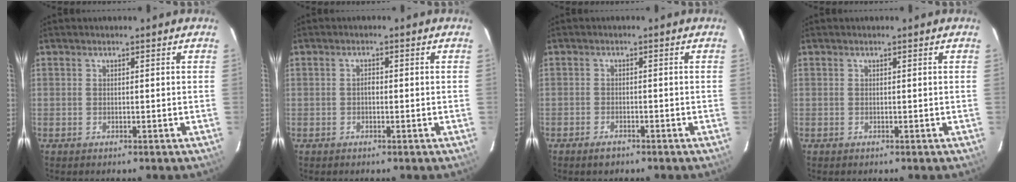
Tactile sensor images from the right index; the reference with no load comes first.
{"total": 1.1, "force": [-0.2, 0.6, 0.8], "torque": [-0.014, 0.006, -0.005]}
{"total": 2.3, "force": [-1.8, 1.0, 1.0], "torque": [-0.026, 0.001, -0.033]}
{"total": 0.0}